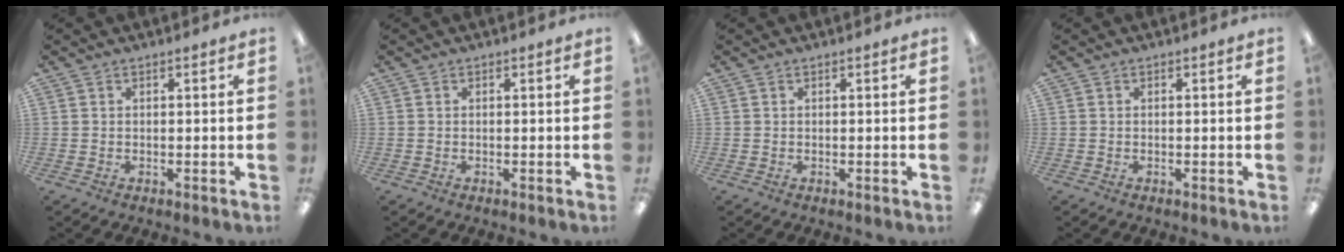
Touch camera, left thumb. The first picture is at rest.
{"total": 0.0}
{"total": 0.0}
{"total": 0.0}